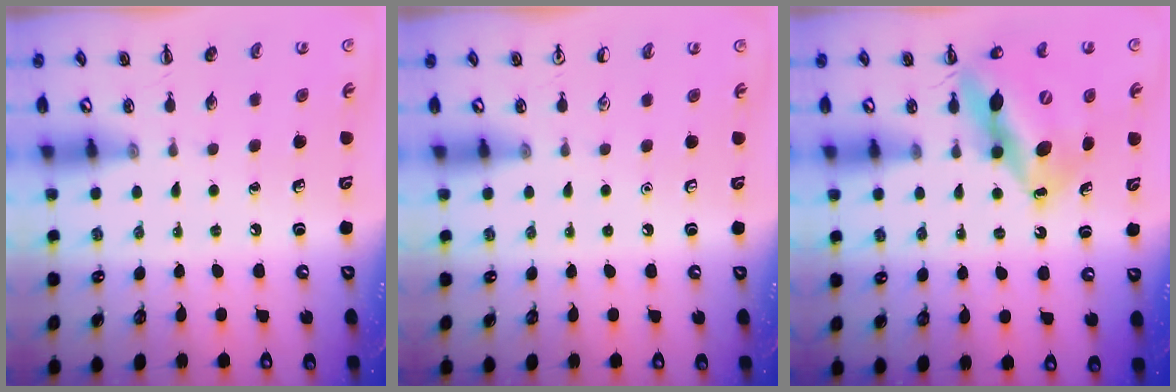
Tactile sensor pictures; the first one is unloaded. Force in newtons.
{"total": 0.0}
{"total": 14.6, "press": 14.0, "slide": 4.1}